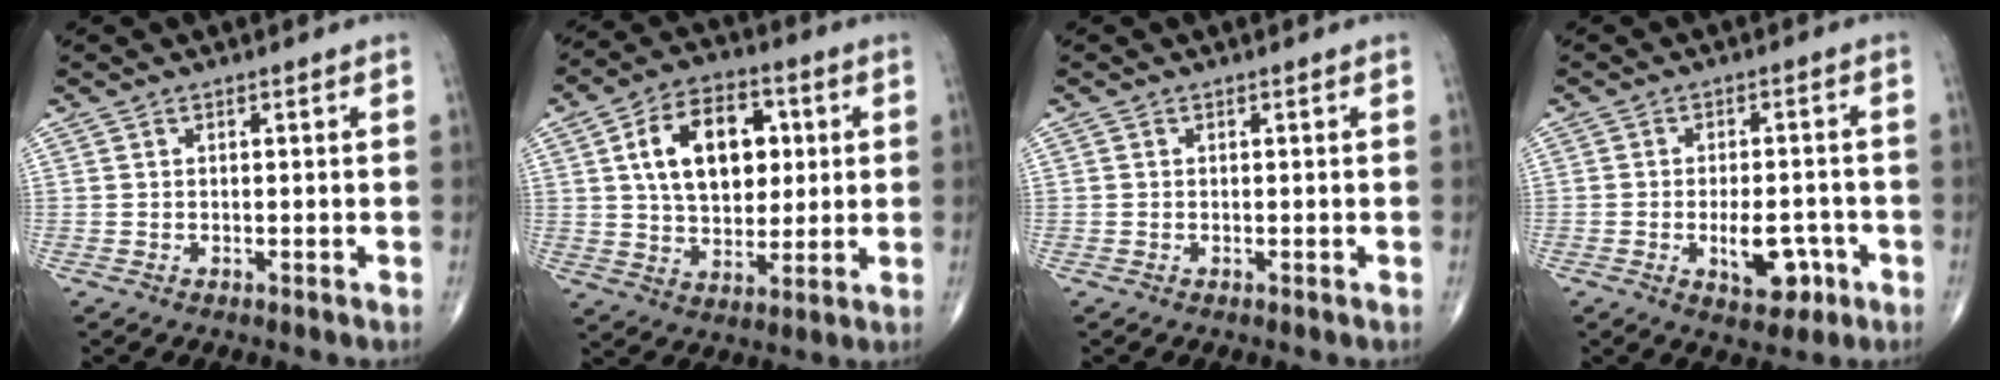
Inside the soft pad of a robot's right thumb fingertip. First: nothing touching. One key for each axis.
{"total": 16.0, "fx": 3.7, "fy": 10.3, "fz": 11.7, "tx": -0.158, "ty": 0.003, "tz": 0.061}
{"total": 0.0}
{"total": 7.6, "fx": -2.7, "fy": 4.0, "fz": 5.9, "tx": -0.071, "ty": 0.012, "tz": -0.032}